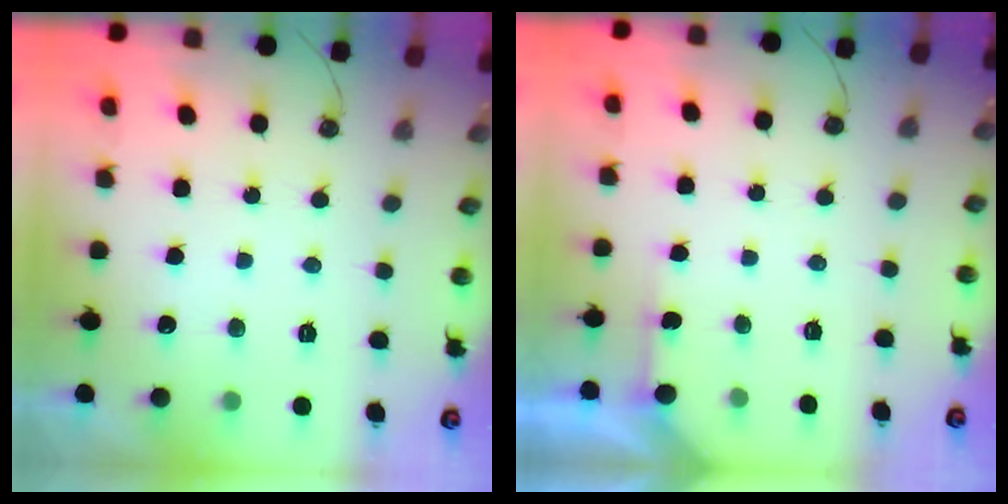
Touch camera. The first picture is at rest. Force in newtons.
{"total": 2.7, "press": 2.7, "slide": 0.3}